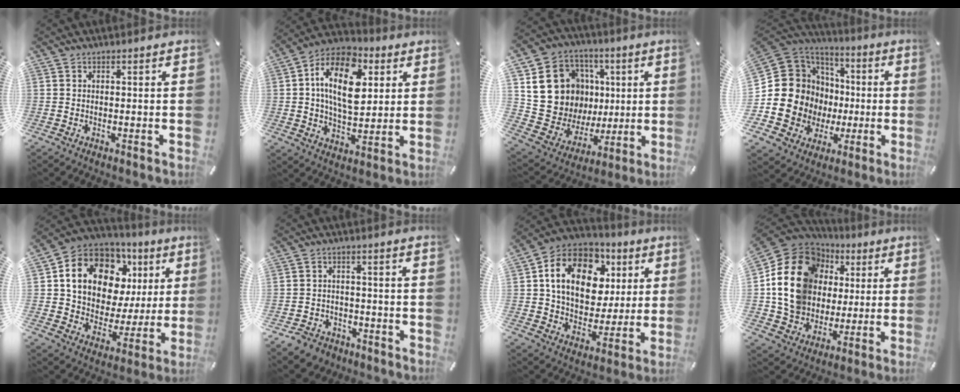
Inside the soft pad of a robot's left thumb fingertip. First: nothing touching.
{"total": 16.8, "force": [4.6, 10.6, 12.2], "torque": [-0.218, 0.002, 0.078]}
{"total": 17.6, "force": [5.0, 15.9, 5.7], "torque": [-0.091, -0.032, 0.128]}
{"total": 16.2, "force": [-0.8, 15.5, 4.6], "torque": [-0.106, -0.017, 0.018]}
{"total": 17.1, "force": [7.6, 12.0, 9.6], "torque": [-0.168, -0.040, 0.141]}
{"total": 5.2, "force": [-3.5, 3.7, 0.9], "torque": [-0.025, 0.018, -0.068]}
{"total": 17.4, "force": [5.7, 13.1, 9.9], "torque": [-0.185, -0.016, 0.104]}
{"total": 20.3, "force": [3.2, 17.2, 10.2], "torque": [-0.228, -0.019, 0.061]}